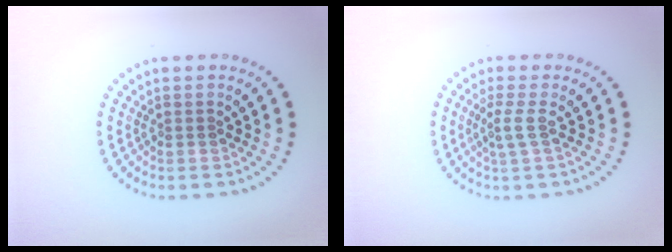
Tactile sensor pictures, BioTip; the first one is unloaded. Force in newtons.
{"total": 1.7, "press": 1.3, "slide": 1.2}